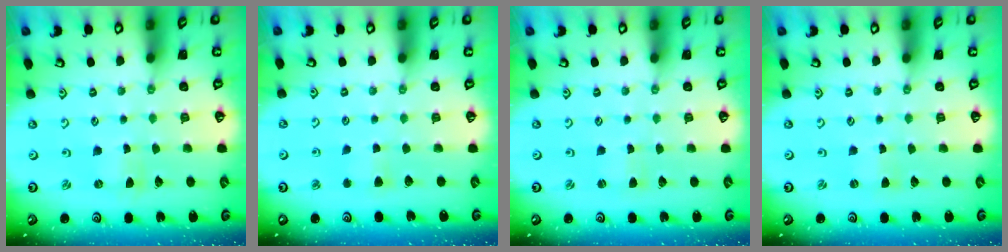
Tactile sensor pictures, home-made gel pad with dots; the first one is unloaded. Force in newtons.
{"total": 2.8, "press": 2.8, "slide": 0.5}
{"total": 1.0, "press": 1.0, "slide": 0.3}
{"total": 0.9, "press": 0.9, "slide": 0.1}